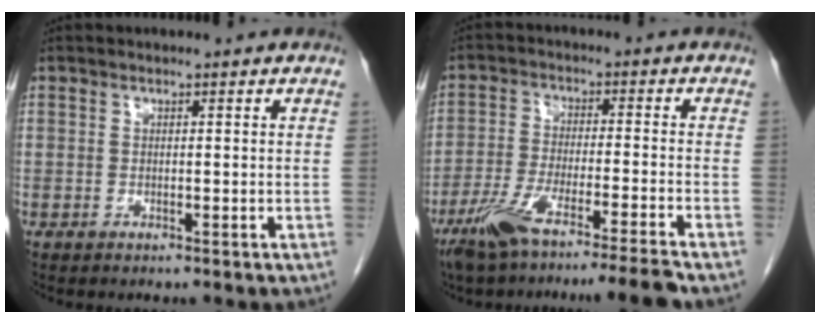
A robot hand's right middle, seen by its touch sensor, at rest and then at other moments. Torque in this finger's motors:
{"motor_torque": [0.77, -0.65, 0.22, 0.09]}